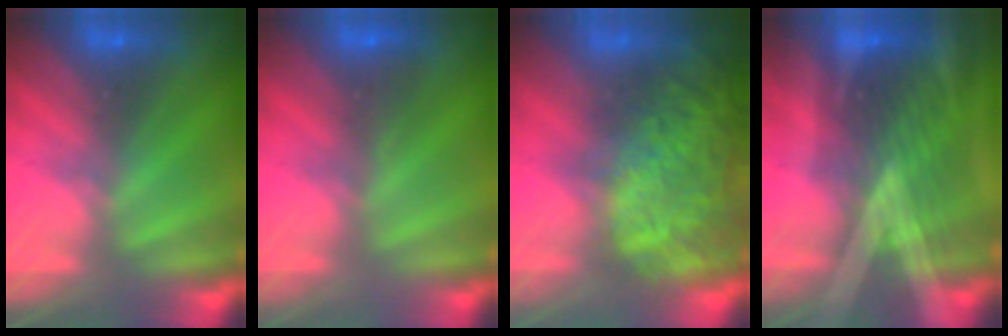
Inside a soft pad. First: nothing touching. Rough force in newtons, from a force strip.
{"total": 2.9}
{"total": 7.8}
{"total": 2.9}